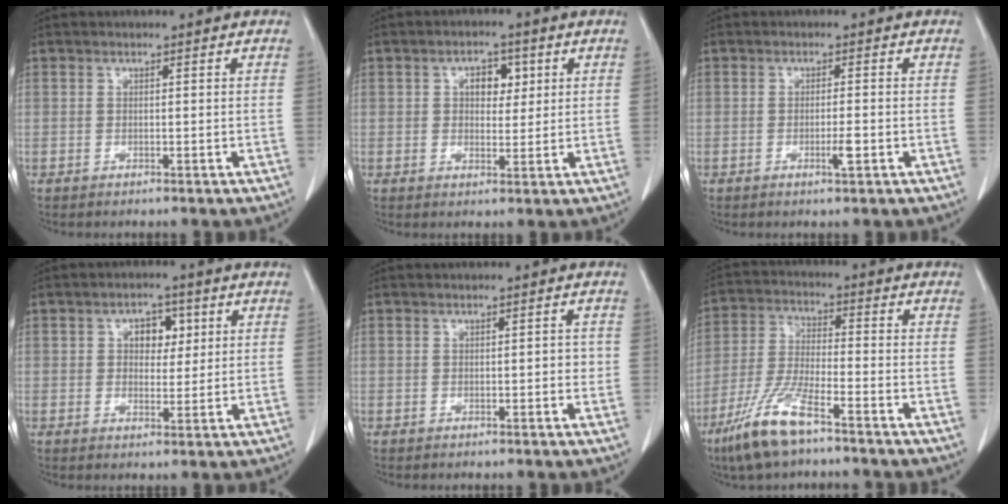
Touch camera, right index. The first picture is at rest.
{"total": 4.3, "force": [1.4, 2.6, 3.1], "torque": [-0.046, 0.010, 0.022]}
{"total": 2.3, "force": [-0.8, 0.0, 2.1], "torque": [-0.039, -0.004, -0.013]}
{"total": 4.5, "force": [1.4, 2.9, 3.2], "torque": [-0.044, 0.011, 0.022]}
{"total": 1.5, "force": [-0.2, 0.8, 1.2], "torque": [-0.012, 0.004, -0.002]}
{"total": 10.4, "force": [-6.9, 1.7, 7.6], "torque": [-0.165, -0.023, -0.135]}